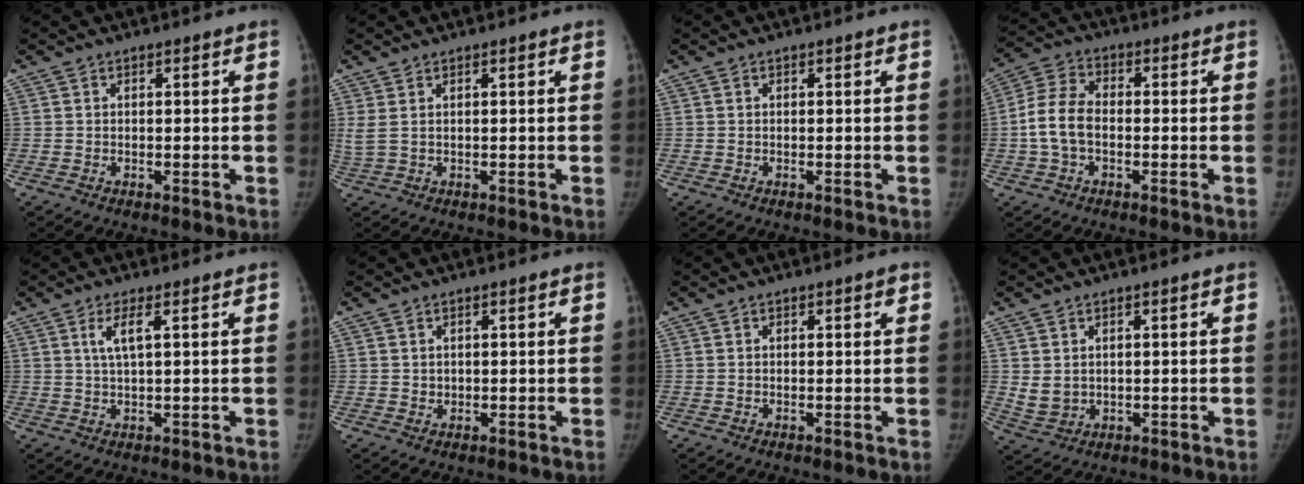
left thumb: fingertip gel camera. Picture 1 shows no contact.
{"total": 2.5, "force": [0.8, 0.9, 2.2], "torque": [-0.071, 0.010, 0.027]}
{"total": 0.0}
{"total": 8.0, "force": [-1.4, 5.1, 6.0], "torque": [-0.124, 0.023, -0.036]}
{"total": 3.5, "force": [1.3, 0.6, 3.2], "torque": [-0.070, -0.002, 0.028]}
{"total": 0.7, "force": [0.3, 0.6, 0.1], "torque": [0.007, -0.003, 0.003]}
{"total": 0.8, "force": [0.3, 0.3, 0.6], "torque": [-0.005, 0.001, 0.004]}
{"total": 3.6, "force": [0.8, 3.0, 1.9], "torque": [-0.027, -0.012, 0.029]}